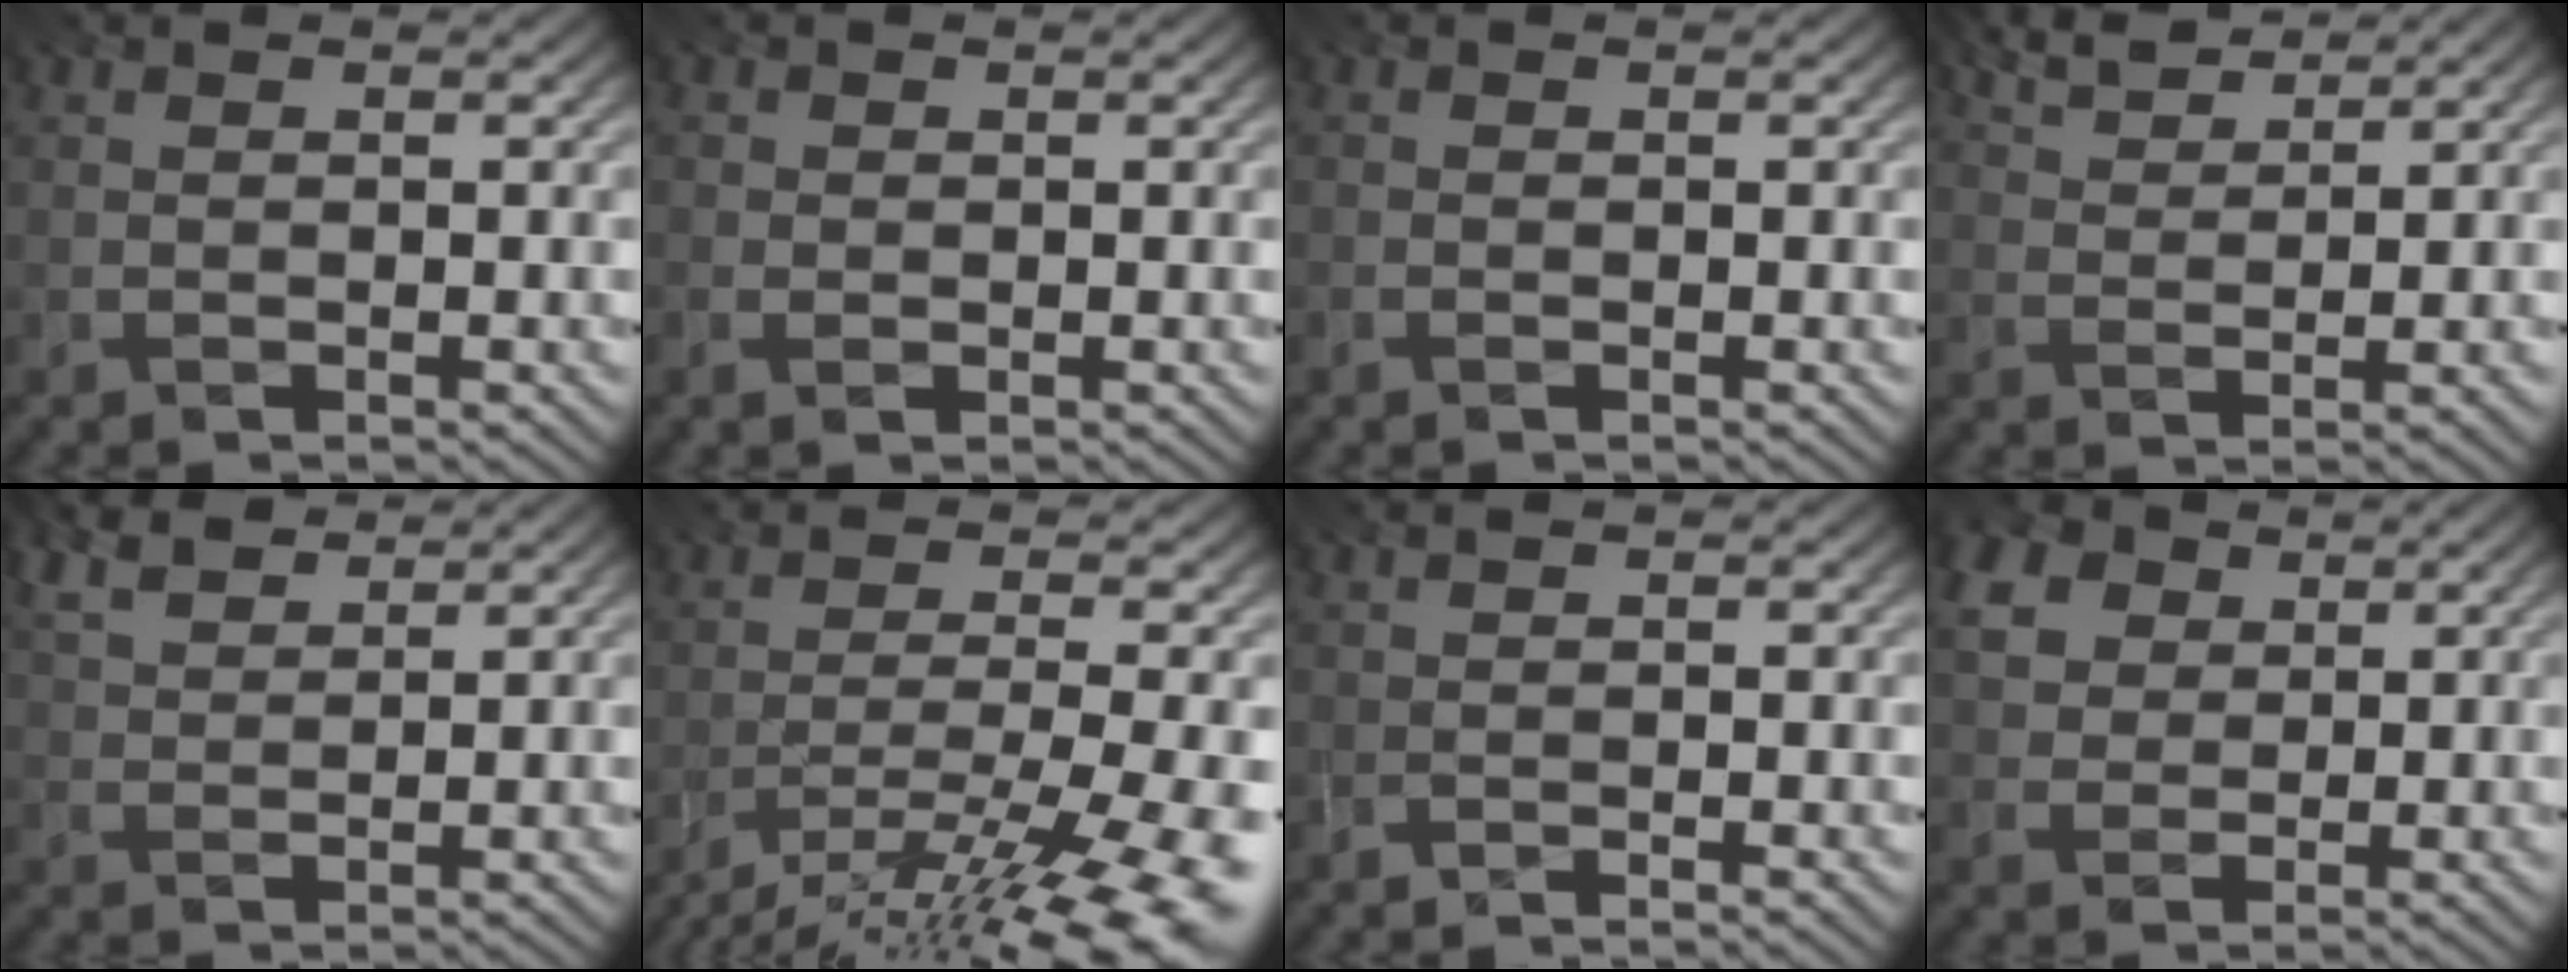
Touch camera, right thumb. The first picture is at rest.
{"total": 1.1, "force": [-0.6, 0.8, 0.4], "torque": [-0.010, -0.001, -0.015]}
{"total": 0.8, "force": [-0.7, 0.4, 0.2], "torque": [-0.003, -0.001, -0.016]}
{"total": 4.4, "force": [3.8, 0.6, 2.2], "torque": [-0.051, 0.002, 0.072]}
{"total": 5.2, "force": [4.1, 1.6, 2.8], "torque": [-0.072, 0.004, 0.075]}
{"total": 13.7, "force": [-8.0, 0.7, 11.1], "torque": [-0.147, 0.000, -0.131]}
{"total": 0.8, "force": [-0.2, -0.7, 0.2], "torque": [-0.004, 0.006, -0.009]}
{"total": 5.5, "force": [2.4, 4.0, 2.9], "torque": [-0.089, 0.011, 0.038]}